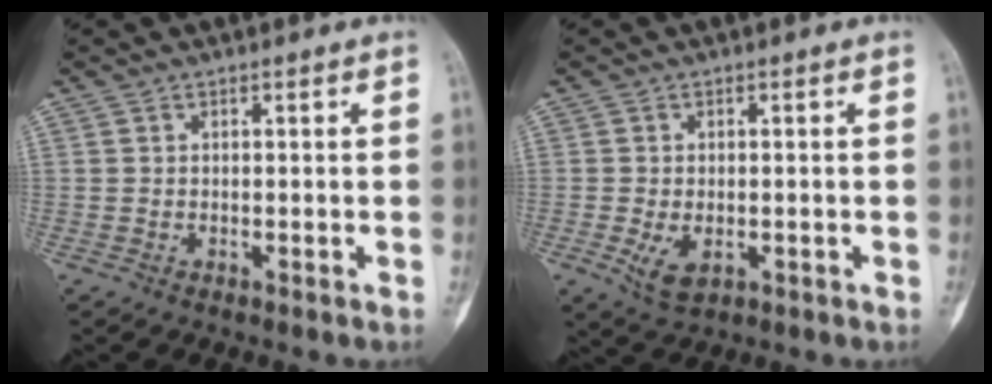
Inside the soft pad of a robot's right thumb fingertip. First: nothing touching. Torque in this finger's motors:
{"motor_torque": [-0.13, 0.29, 0.07, 0.32, 0.03]}